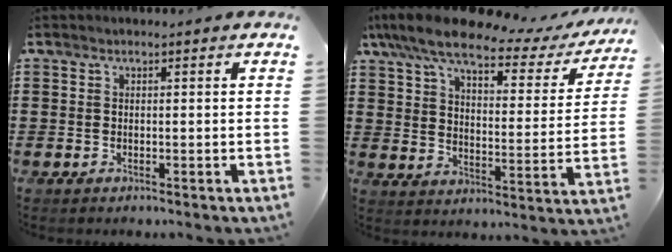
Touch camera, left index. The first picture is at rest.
{"total": 9.5, "force": [7.3, 2.1, 5.6], "torque": [-0.130, -0.033, 0.121]}